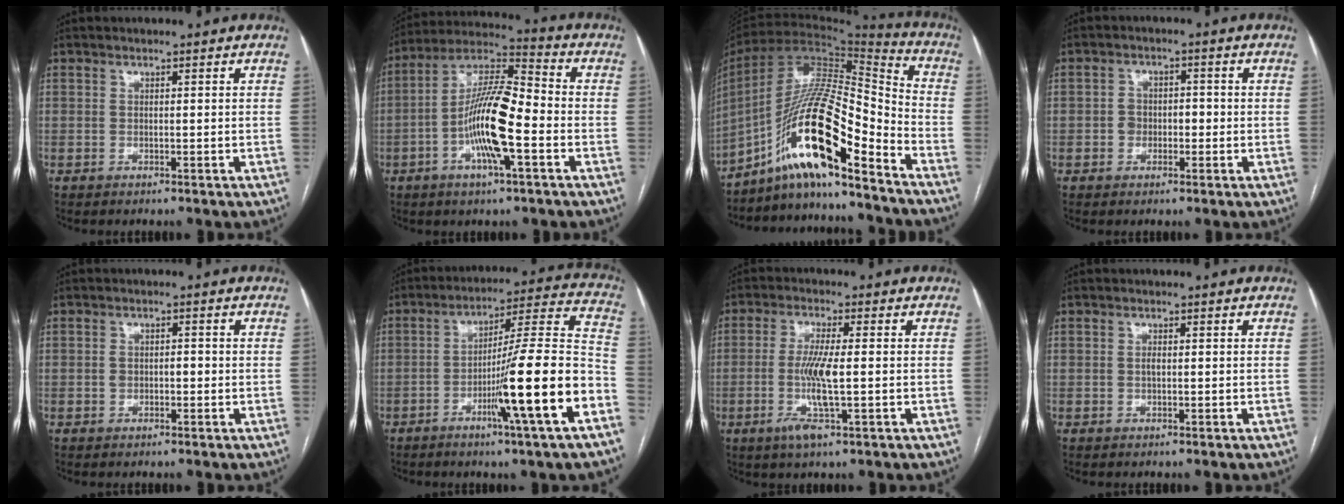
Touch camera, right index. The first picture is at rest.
{"total": 14.0, "force": [-3.8, 2.5, 13.2], "torque": [-0.251, 0.009, -0.071]}
{"total": 17.6, "force": [-11.1, 2.5, 13.5], "torque": [-0.255, 0.014, -0.195]}
{"total": 3.2, "force": [-0.7, 2.5, 1.8], "torque": [-0.026, 0.017, -0.012]}
{"total": 2.2, "force": [-0.4, 1.4, 1.7], "torque": [-0.030, 0.013, -0.004]}
{"total": 18.0, "force": [-7.0, -1.2, 16.5], "torque": [-0.242, -0.002, -0.114]}
{"total": 7.1, "force": [-1.5, 0.5, 7.0], "torque": [-0.144, -0.012, -0.030]}
{"total": 0.8, "force": [0.0, 0.4, 0.7], "torque": [-0.014, 0.001, -0.001]}